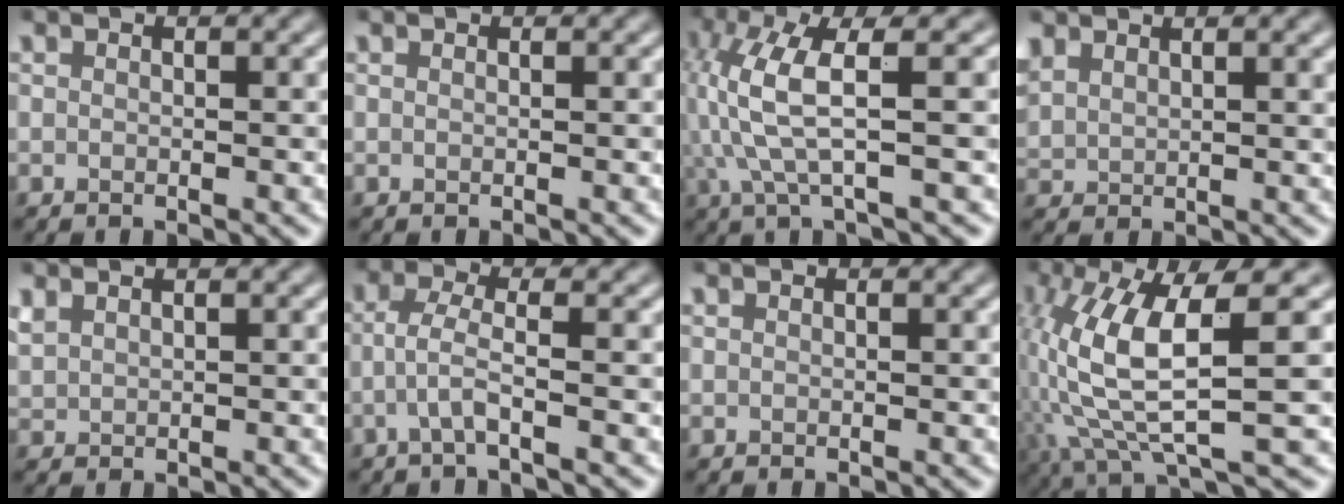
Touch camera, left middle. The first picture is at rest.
{"total": 0.5, "force": [0.3, 0.3, 0.4], "torque": [0.000, 0.001, -0.002]}
{"total": 6.5, "force": [0.7, 1.5, 6.2], "torque": [-0.144, 0.004, 0.015]}
{"total": 3.2, "force": [2.6, 1.1, 1.6], "torque": [-0.041, 0.009, 0.053]}
{"total": 1.1, "force": [1.0, 0.4, 0.2], "torque": [-0.012, 0.003, 0.026]}
{"total": 2.4, "force": [-1.0, 0.2, 2.2], "torque": [-0.048, 0.004, -0.029]}
{"total": 0.0}
{"total": 9.3, "force": [1.0, 1.9, 9.0], "torque": [-0.174, -0.004, 0.022]}